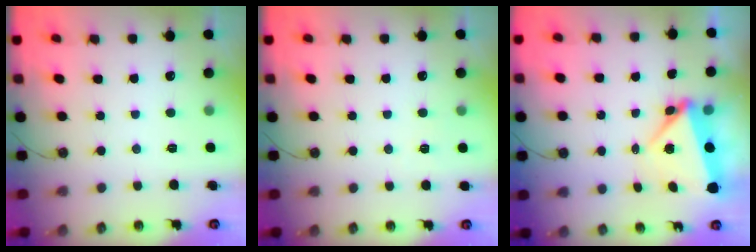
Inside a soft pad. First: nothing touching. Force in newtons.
{"total": 3.0, "press": 3.0, "slide": 0.7}
{"total": 5.7, "press": 5.5, "slide": 1.5}